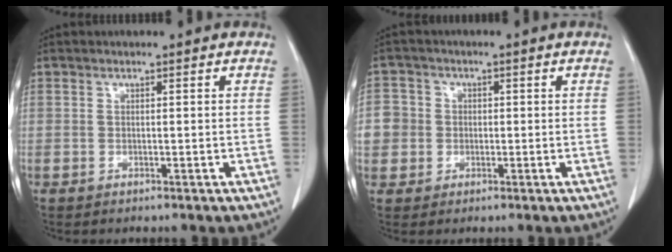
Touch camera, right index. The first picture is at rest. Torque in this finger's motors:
{"motor_torque": [0.20, -0.07, 0.11, 0.02]}